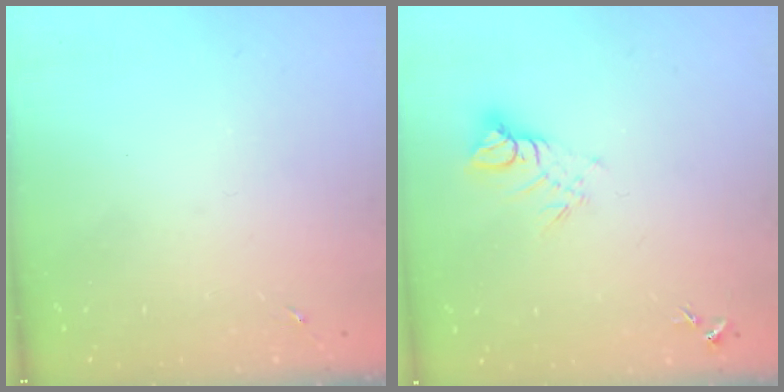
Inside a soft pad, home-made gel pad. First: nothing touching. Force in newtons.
{"total": 6.6, "press": 6.6, "slide": 0.5}